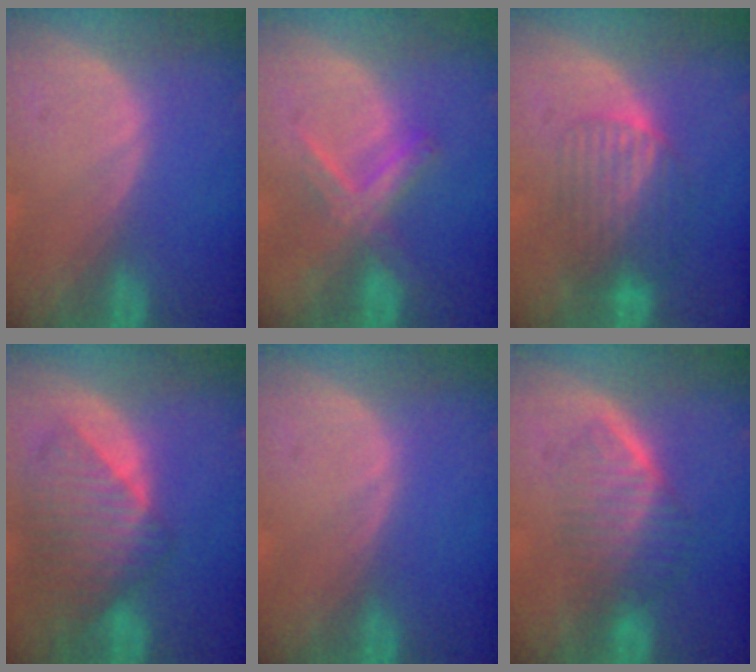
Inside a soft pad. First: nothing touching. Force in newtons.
{"total": 5.6, "press": 5.6, "slide": 0.1}
{"total": 6.3, "press": 6.2, "slide": 1.1}
{"total": 9.2, "press": 8.2, "slide": 4.0}
{"total": 0.0}
{"total": 6.6, "press": 5.9, "slide": 2.9}